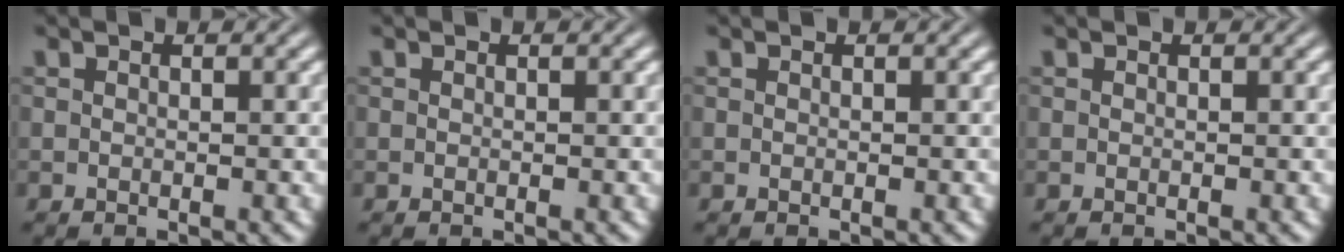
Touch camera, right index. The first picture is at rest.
{"total": 0.0}
{"total": 0.0}
{"total": 0.0}